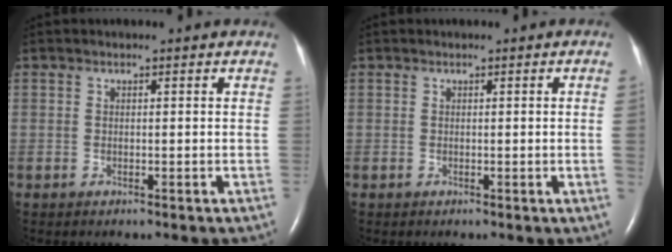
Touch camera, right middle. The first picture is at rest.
{"total": 1.4, "force": [-0.1, -0.6, 1.2], "torque": [-0.013, -0.001, -0.001]}